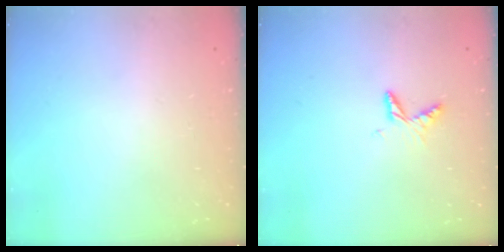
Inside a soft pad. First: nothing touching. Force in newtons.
{"total": 6.1, "press": 6.1, "slide": 0.7}